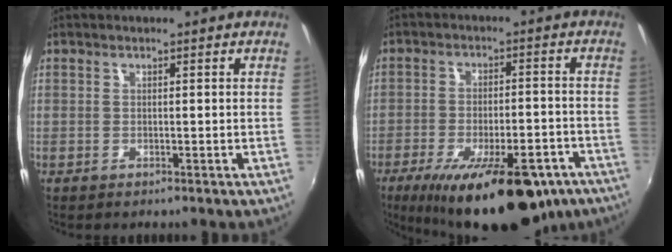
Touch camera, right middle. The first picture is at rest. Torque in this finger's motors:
{"motor_torque": [1.73, -0.41, 0.59, 0.21]}